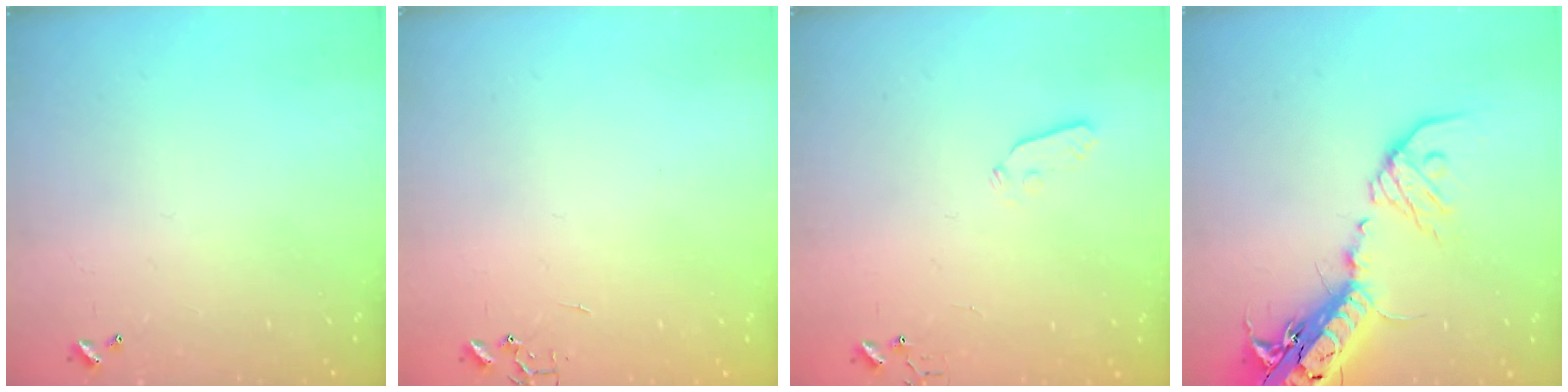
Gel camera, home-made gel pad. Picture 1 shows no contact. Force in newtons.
{"total": 0.0}
{"total": 3.7, "press": 3.6, "slide": 0.4}
{"total": 23.9, "press": 23.3, "slide": 5.5}